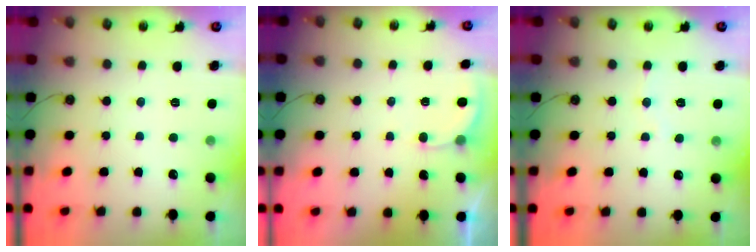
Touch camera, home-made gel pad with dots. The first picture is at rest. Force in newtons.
{"total": 3.2, "press": 3.2, "slide": 0.3}
{"total": 5.0, "press": 5.0, "slide": 0.4}